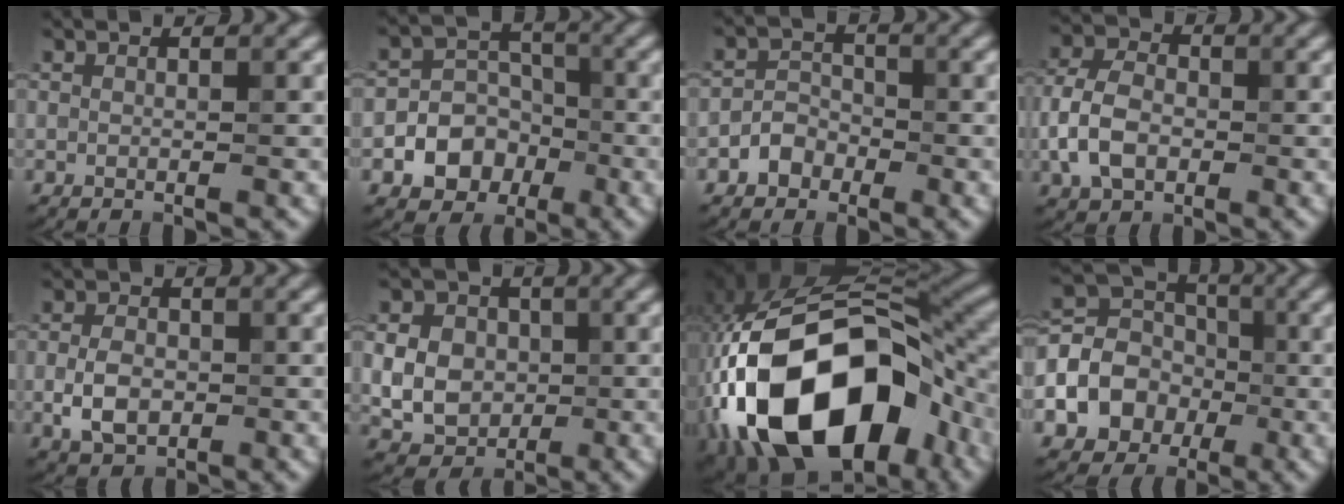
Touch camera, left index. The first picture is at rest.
{"total": 7.2, "force": [-2.7, 6.2, 2.3], "torque": [-0.019, 0.006, -0.069]}
{"total": 2.1, "force": [-1.3, 1.5, 0.7], "torque": [0.001, 0.011, -0.029]}
{"total": 4.9, "force": [-1.3, 3.3, 3.4], "torque": [-0.080, 0.009, -0.029]}
{"total": 3.6, "force": [-0.8, 2.3, 2.6], "torque": [-0.053, 0.002, -0.017]}
{"total": 9.4, "force": [0.8, 8.0, 4.7], "torque": [-0.096, 0.026, 0.002]}
{"total": 19.5, "force": [-6.5, 10.6, 15.0], "torque": [-0.296, -0.003, -0.095]}
{"total": 11.0, "force": [-2.5, 9.6, 4.9], "torque": [-0.111, 0.006, -0.069]}